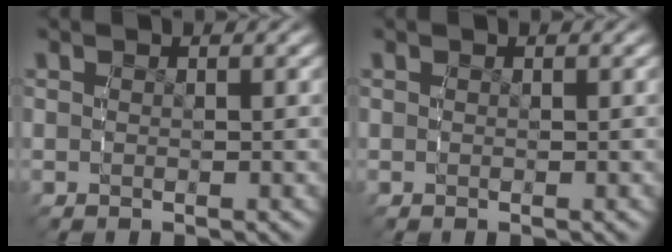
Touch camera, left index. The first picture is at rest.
{"total": 0.0}